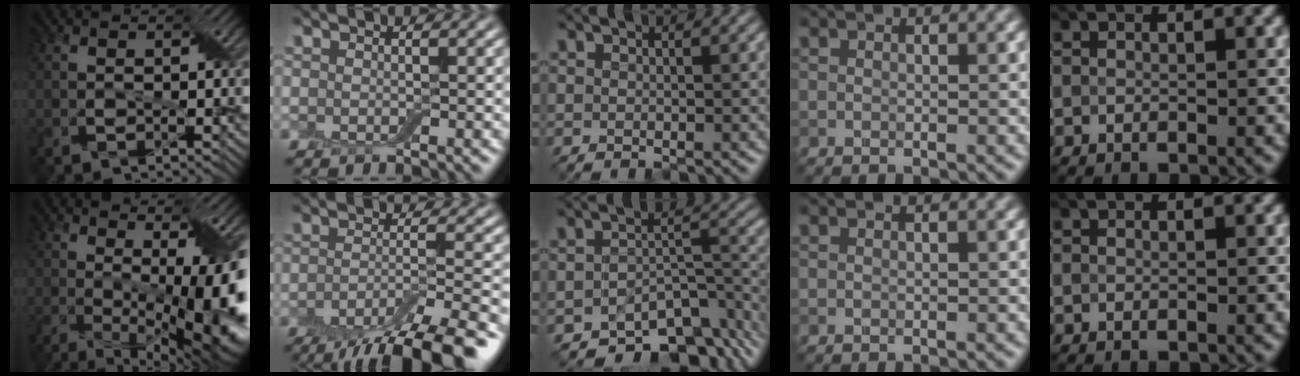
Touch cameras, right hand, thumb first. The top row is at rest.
{"thumb": {"total": 11.7, "force": [-1.4, 3.1, 11.2], "torque": [-0.157, -0.015, -0.013]}, "index": {"total": 9.8, "force": [-6.7, 2.4, 6.7], "torque": [-0.091, -0.002, -0.107]}, "middle": {"total": 7.4, "force": [-6.0, 3.0, 3.3], "torque": [-0.028, -0.015, -0.093]}}